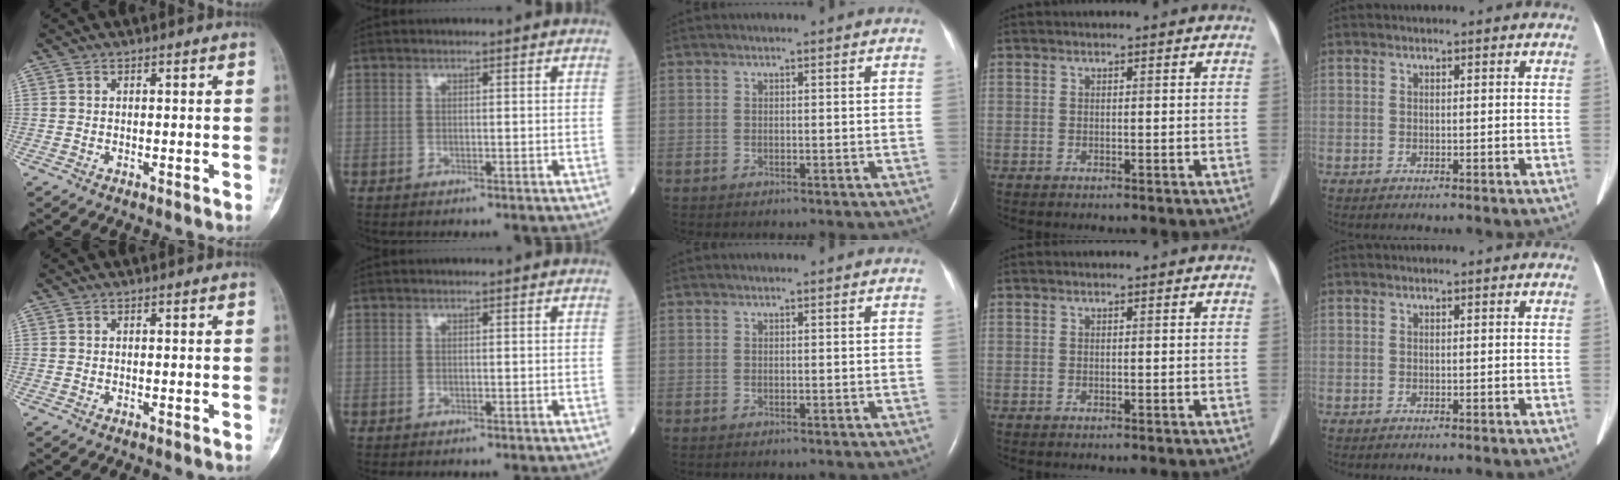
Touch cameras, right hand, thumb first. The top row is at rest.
{}